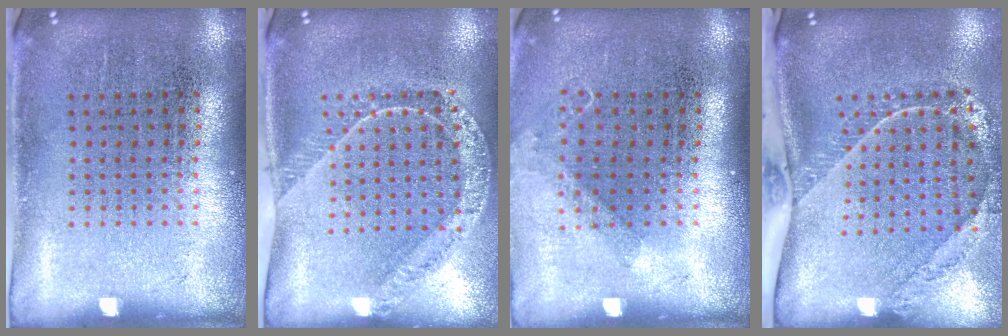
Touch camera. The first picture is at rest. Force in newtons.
{"total": 1.4, "press": 1.4, "slide": 0.2}
{"total": 0.8, "press": 0.8, "slide": 0.3}
{"total": 2.4, "press": 1.7, "slide": 1.7}